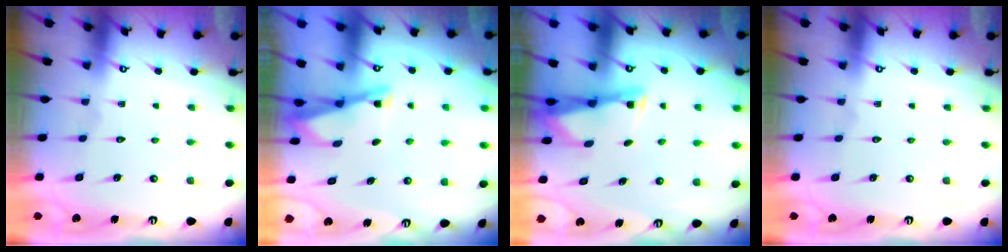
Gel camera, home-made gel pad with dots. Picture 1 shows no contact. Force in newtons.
{"total": 2.9, "press": 2.9, "slide": 0.3}
{"total": 2.7, "press": 2.6, "slide": 0.2}
{"total": 0.0}